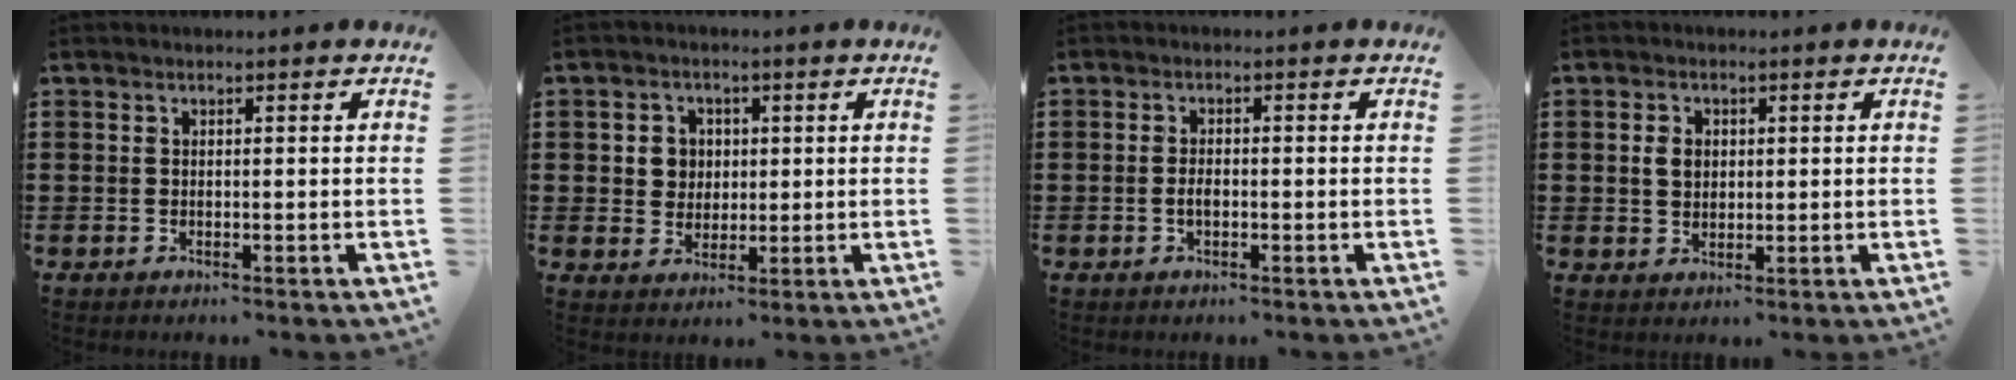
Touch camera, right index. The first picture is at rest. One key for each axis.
{"total": 3.8, "fx": 0.6, "fy": 3.6, "fz": 1.0, "tx": -0.036, "ty": 0.011, "tz": 0.007}
{"total": 1.7, "fx": -0.5, "fy": 0.7, "fz": 1.4, "tx": -0.029, "ty": 0.001, "tz": -0.010}
{"total": 2.5, "fx": 0.3, "fy": 1.9, "fz": 1.7, "tx": -0.037, "ty": 0.008, "tz": 0.004}